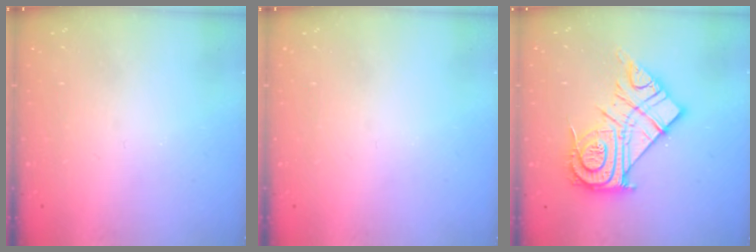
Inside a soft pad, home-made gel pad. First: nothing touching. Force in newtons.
{"total": 0.0}
{"total": 20.9, "press": 20.8, "slide": 1.9}